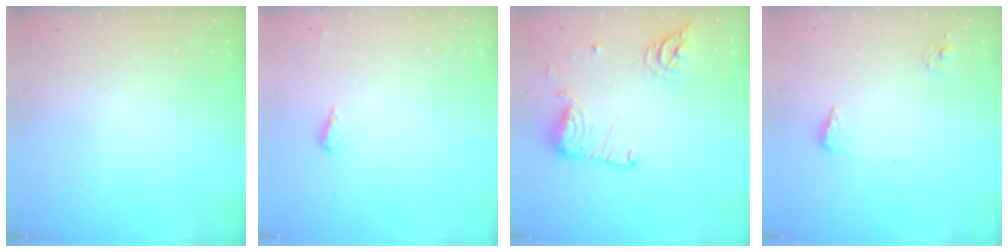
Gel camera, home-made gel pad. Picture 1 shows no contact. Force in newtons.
{"total": 4.5, "press": 4.4, "slide": 1.0}
{"total": 15.8, "press": 15.0, "slide": 4.9}
{"total": 6.3, "press": 6.1, "slide": 1.6}